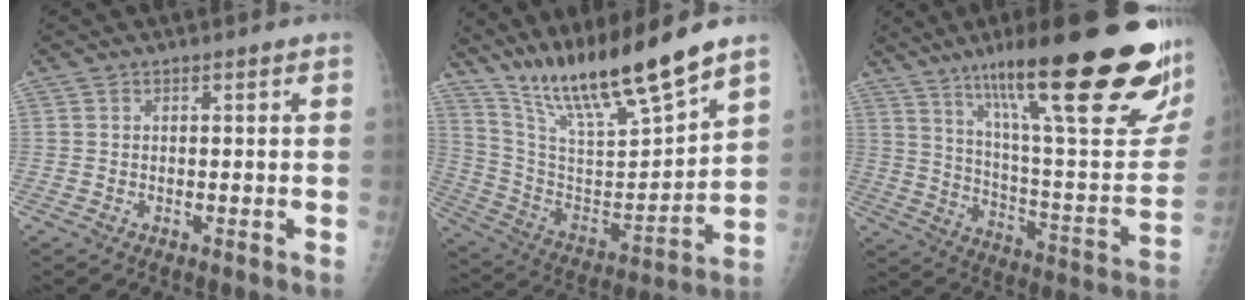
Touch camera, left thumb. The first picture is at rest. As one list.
[{"total": 20.0, "force": [16.1, 2.0, 11.6], "torque": [-0.182, -0.079, 0.303]}, {"total": 35.5, "force": [21.6, 6.6, 27.4], "torque": [-0.315, -0.057, 0.329]}]